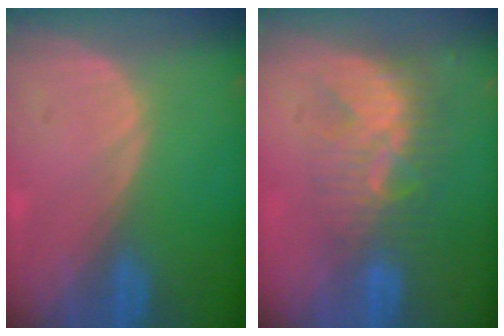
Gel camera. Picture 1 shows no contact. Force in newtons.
{"total": 9.0, "press": 7.7, "slide": 4.6}